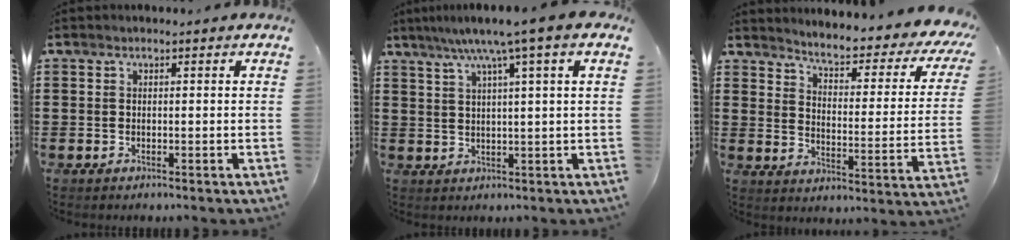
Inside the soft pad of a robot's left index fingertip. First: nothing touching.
{"total": 6.4, "force": [3.7, -0.5, 5.2], "torque": [-0.112, -0.003, 0.056]}
{"total": 4.1, "force": [3.4, 0.2, 2.3], "torque": [-0.056, -0.036, 0.044]}